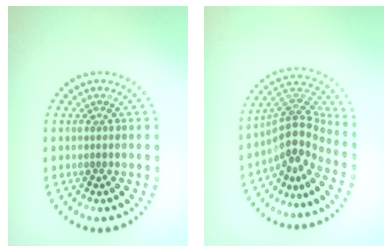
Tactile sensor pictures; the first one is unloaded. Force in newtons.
{"total": 4.3, "press": 2.9, "slide": 3.1}